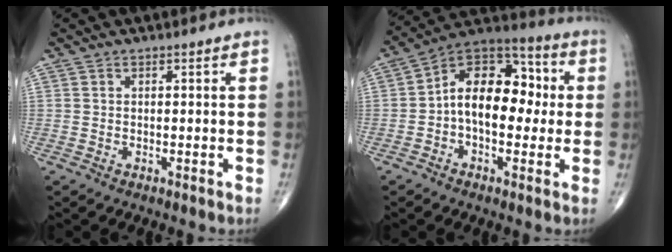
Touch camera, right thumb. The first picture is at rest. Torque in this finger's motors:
{"motor_torque": [0.04, 0.73, 1.27, -0.02, 0.32]}